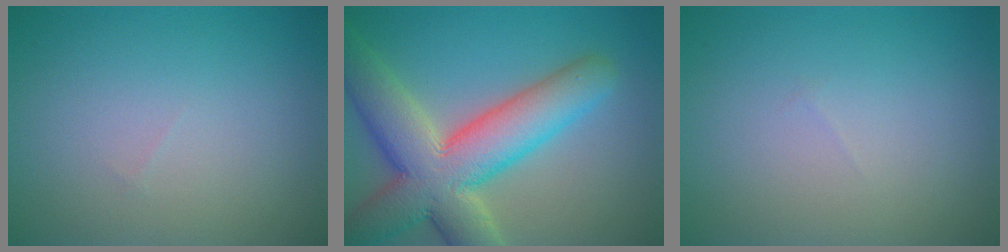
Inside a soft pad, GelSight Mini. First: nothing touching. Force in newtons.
{"total": 10.7, "press": 10.6, "slide": 0.8}
{"total": 0.0}